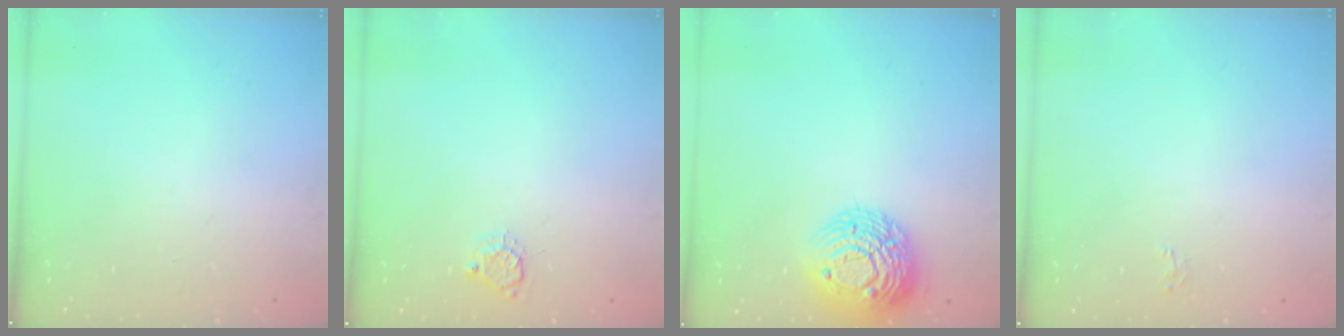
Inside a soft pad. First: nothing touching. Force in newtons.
{"total": 4.7, "press": 4.7, "slide": 0.4}
{"total": 13.6, "press": 13.6, "slide": 0.9}
{"total": 2.6, "press": 2.6, "slide": 0.2}